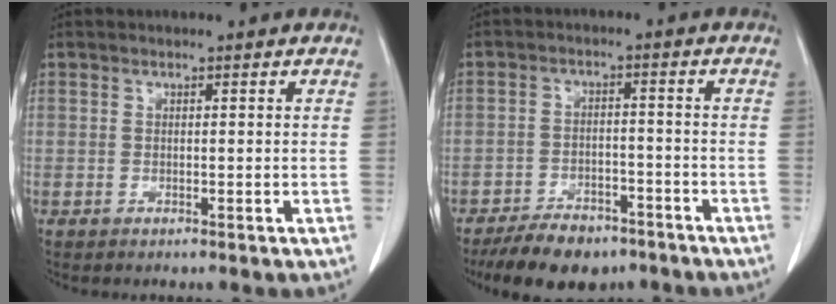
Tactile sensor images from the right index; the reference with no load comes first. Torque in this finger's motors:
{"motor_torque": [0.61, -0.62, 0.22, 0.01]}